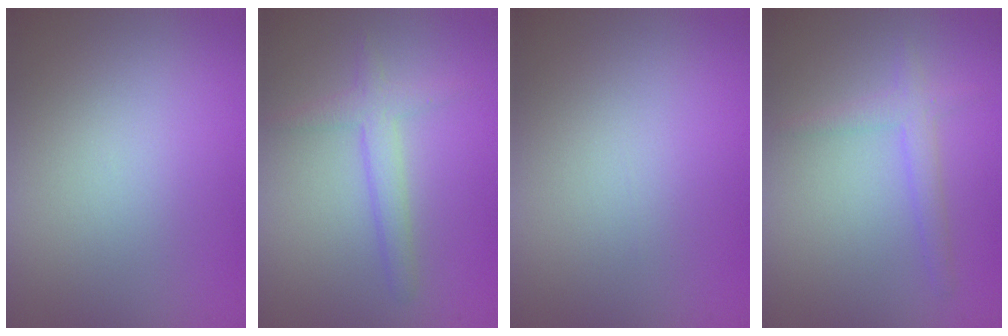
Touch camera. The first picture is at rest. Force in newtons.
{"total": 2.4, "press": 2.4, "slide": 0.1}
{"total": 0.0}
{"total": 2.0, "press": 2.0, "slide": 0.1}